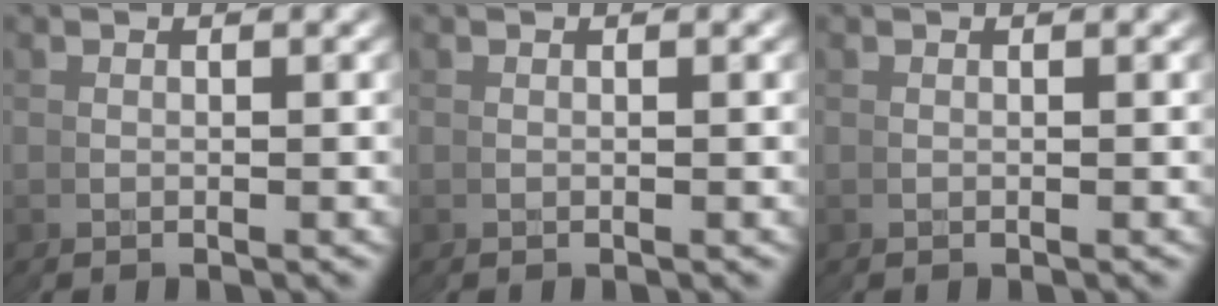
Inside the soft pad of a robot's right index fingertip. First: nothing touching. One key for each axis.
{"total": 0.0}
{"total": 0.0}